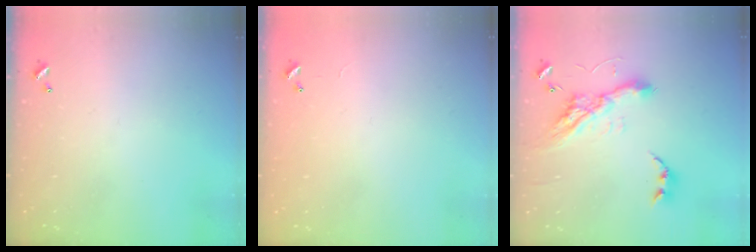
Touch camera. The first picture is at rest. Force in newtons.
{"total": 9.3, "press": 9.3, "slide": 0.3}
{"total": 13.4, "press": 13.3, "slide": 0.8}